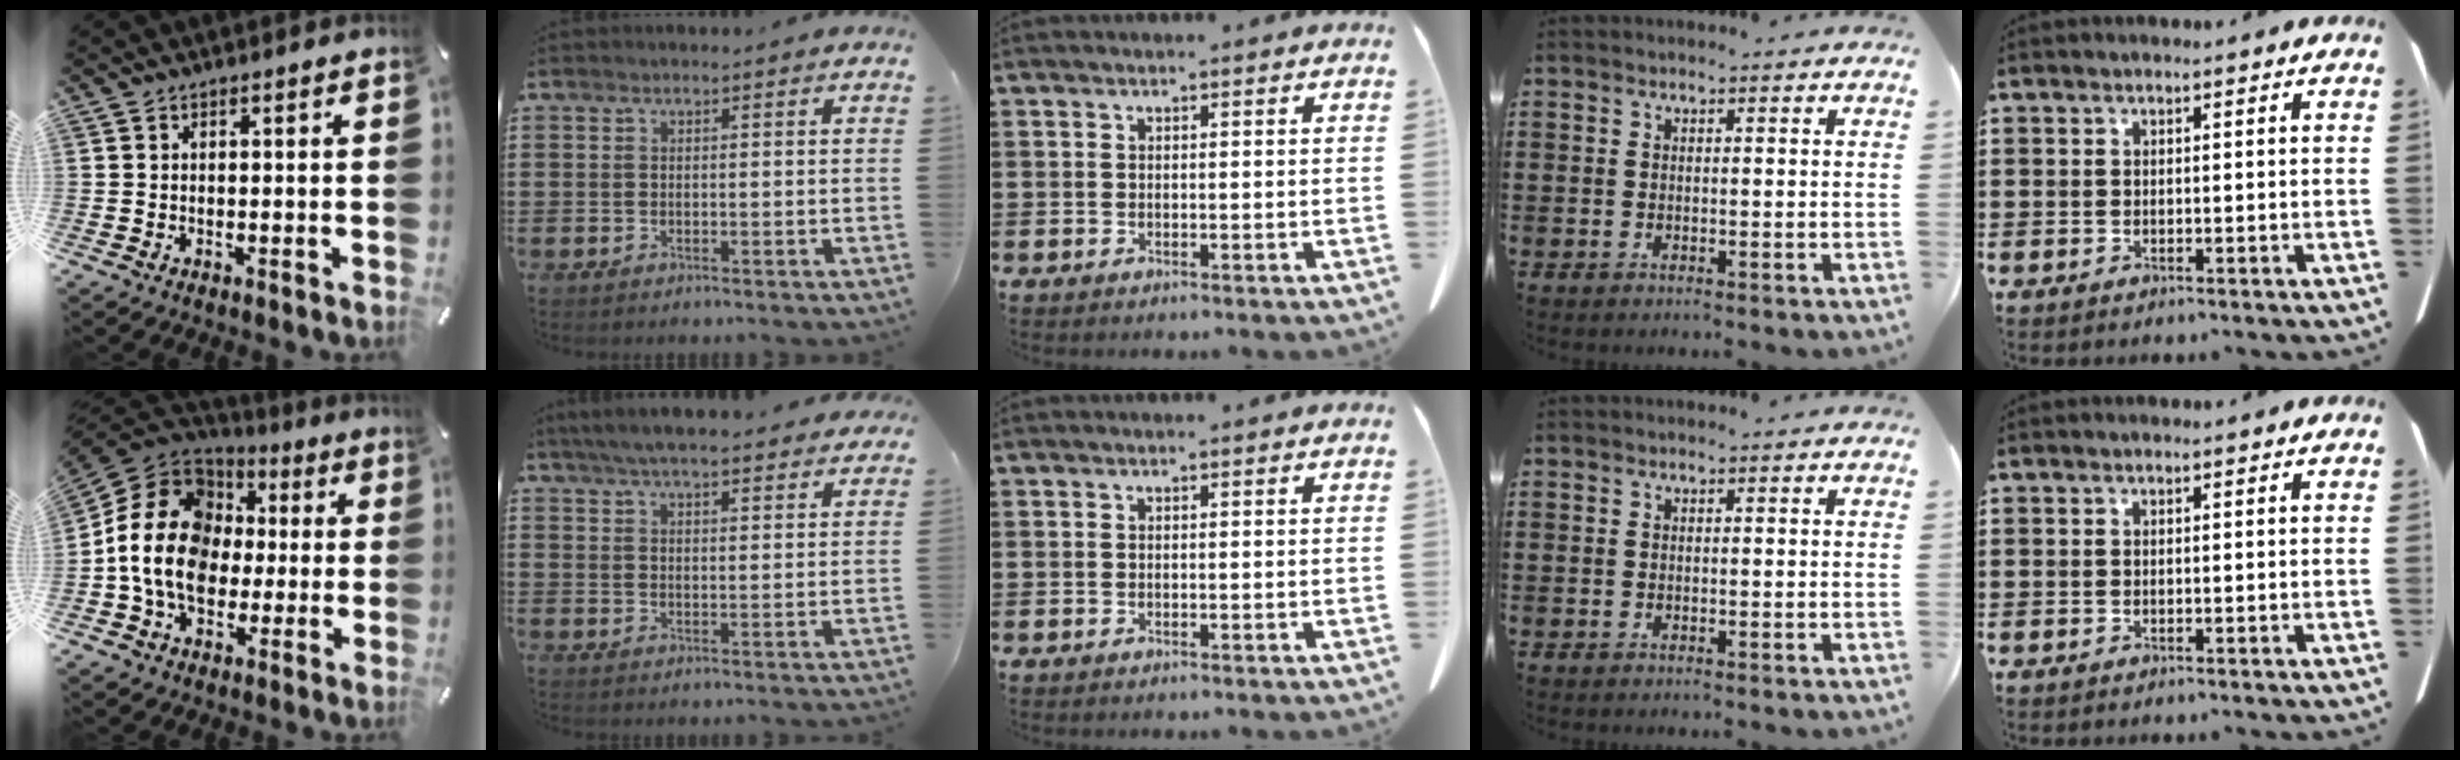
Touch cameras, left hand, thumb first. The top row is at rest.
{"thumb": {"total": 17.4, "force": [-2.2, 14.4, 9.6], "torque": [-0.196, 0.026, -0.040]}, "index": {"total": 5.6, "force": [5.3, 0.2, 1.7], "torque": [-0.050, -0.018, 0.096]}}